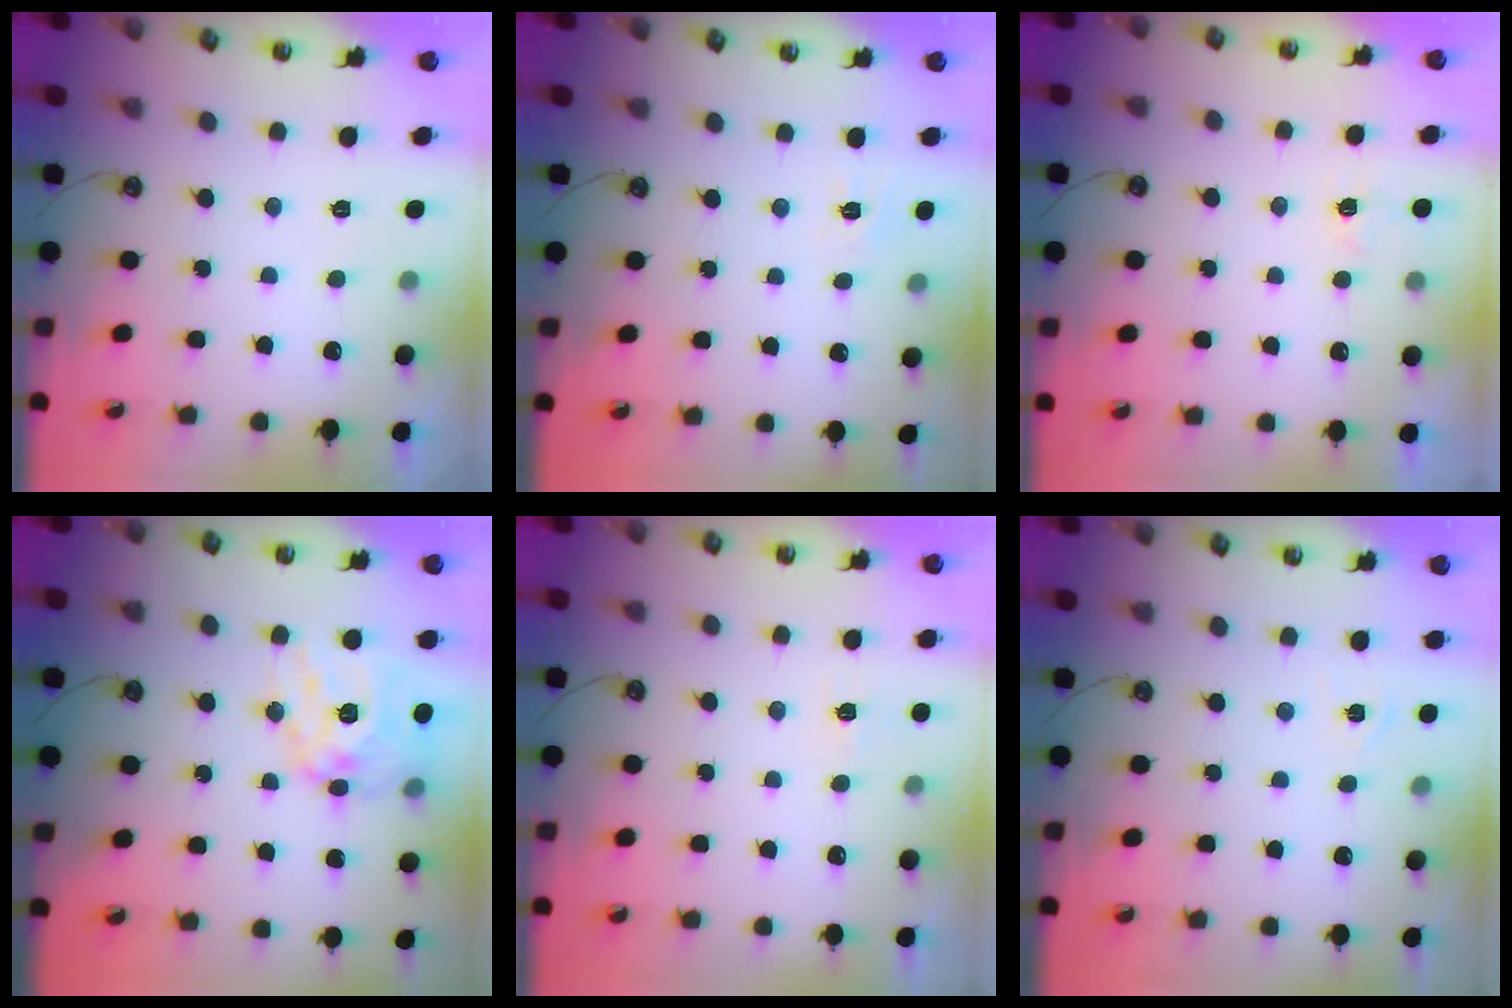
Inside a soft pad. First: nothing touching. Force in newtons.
{"total": 3.1, "press": 3.0, "slide": 0.5}
{"total": 2.6, "press": 2.6, "slide": 0.4}
{"total": 15.3, "press": 15.2, "slide": 1.4}
{"total": 5.1, "press": 5.1, "slide": 0.6}
{"total": 3.6, "press": 3.6, "slide": 0.5}